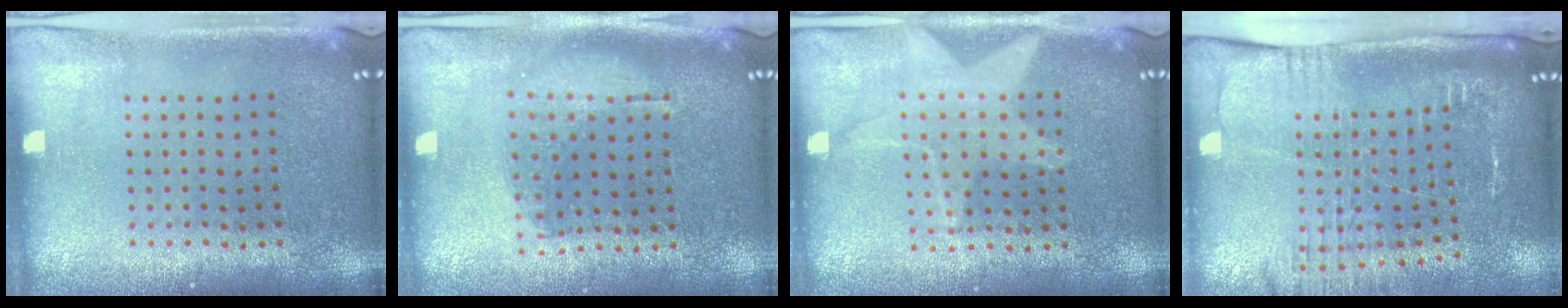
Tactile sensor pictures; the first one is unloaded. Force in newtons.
{"total": 1.2, "press": 1.1, "slide": 0.4}
{"total": 1.1, "press": 1.1, "slide": 0.1}
{"total": 2.6, "press": 2.0, "slide": 1.7}